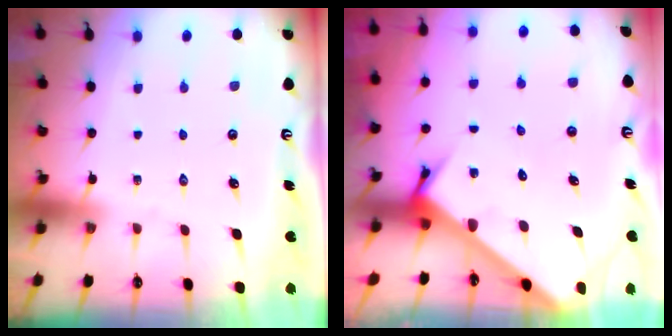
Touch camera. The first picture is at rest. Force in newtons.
{"total": 5.6, "press": 5.6, "slide": 0.4}